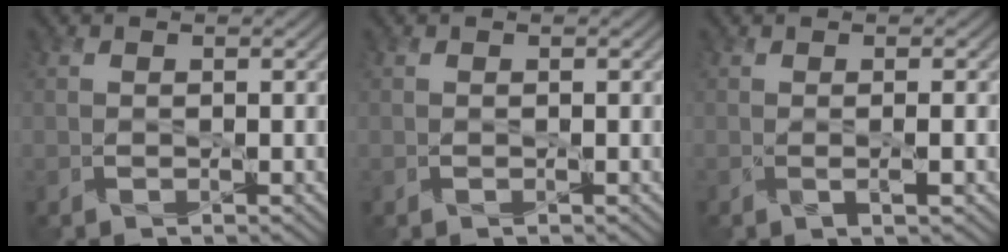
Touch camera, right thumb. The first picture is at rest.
{"total": 0.0}
{"total": 1.7, "force": [0.0, 0.3, 1.7], "torque": [-0.030, 0.003, -0.005]}